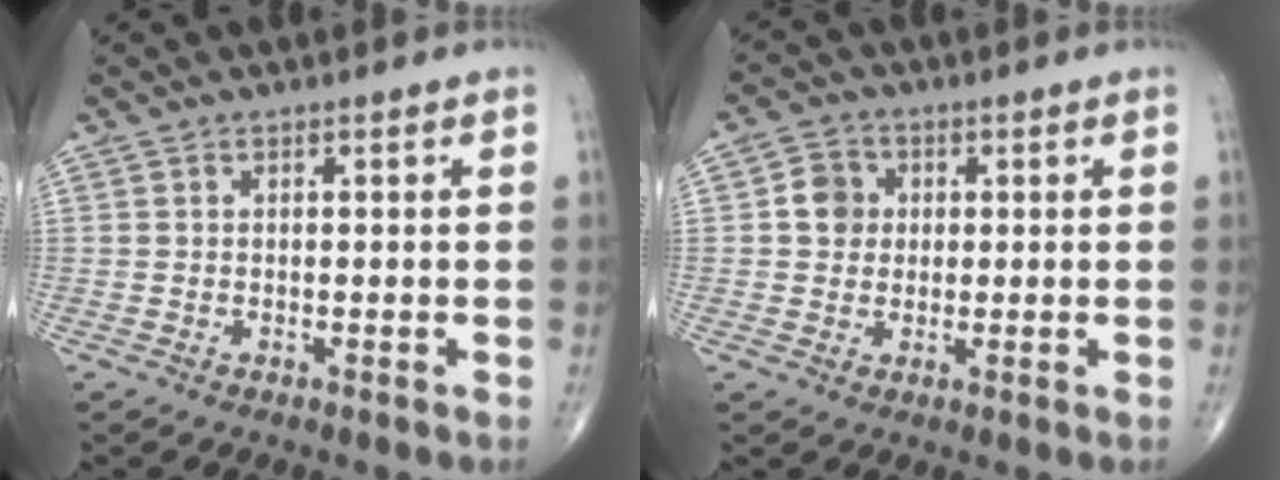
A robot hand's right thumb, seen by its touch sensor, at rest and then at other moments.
{"total": 5.0, "force": [0.7, 4.5, 2.0], "torque": [-0.015, 0.004, 0.004]}